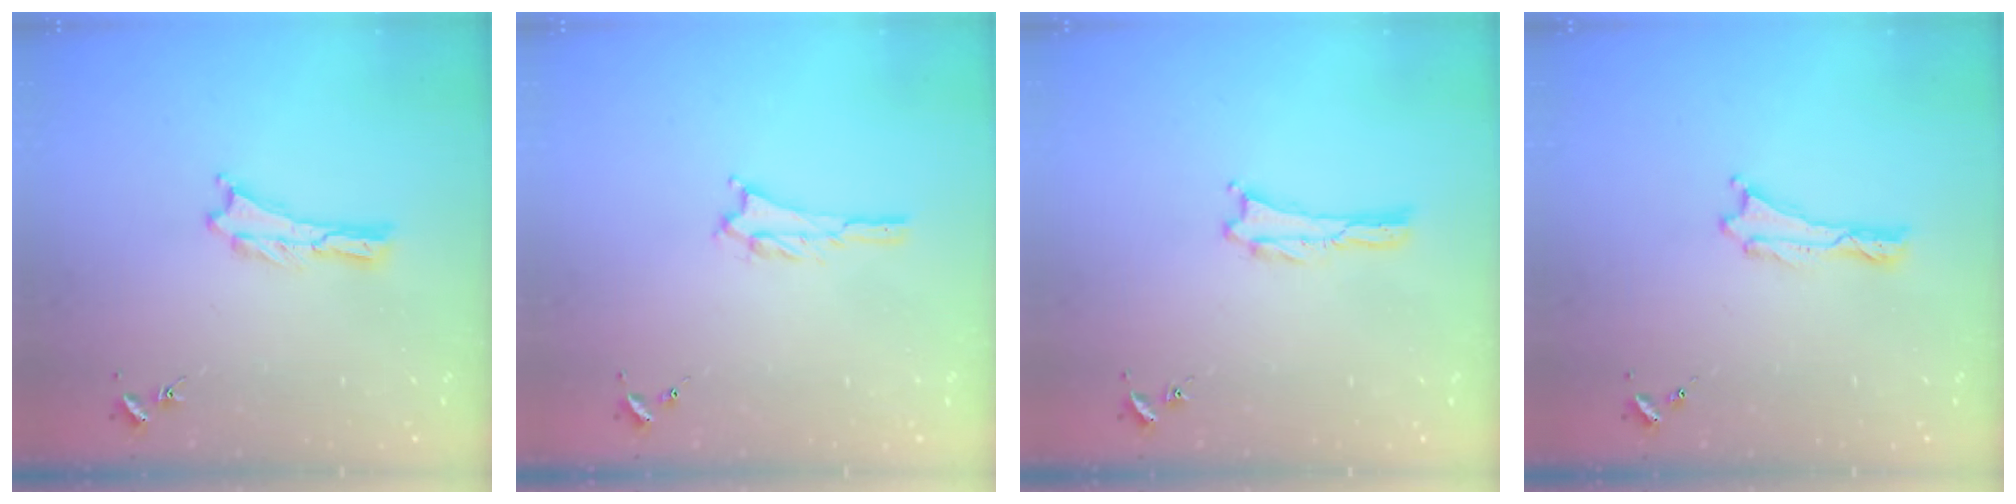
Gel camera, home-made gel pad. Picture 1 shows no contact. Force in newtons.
{"total": 1.2, "press": 1.2, "slide": 0.2}
{"total": 0.0}
{"total": 0.0}